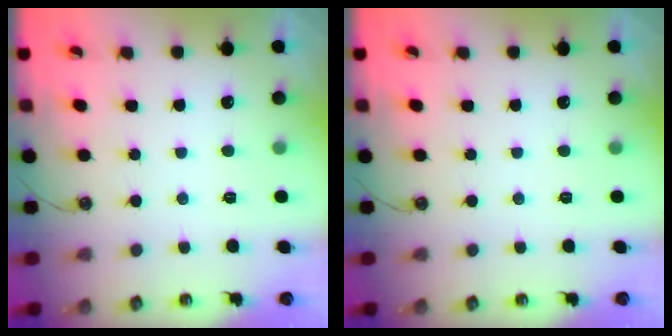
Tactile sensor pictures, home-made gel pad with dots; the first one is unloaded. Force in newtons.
{"total": 0.0}